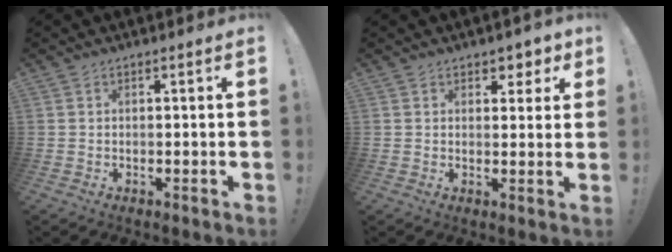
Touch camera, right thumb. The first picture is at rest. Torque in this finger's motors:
{"motor_torque": [-0.01, 0.01, -0.07, 0.21, 0.00]}